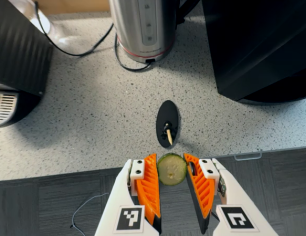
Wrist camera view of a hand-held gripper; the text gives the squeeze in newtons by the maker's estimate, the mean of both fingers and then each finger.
{"total": 7.7, "left": 7.5, "right": 7.9}